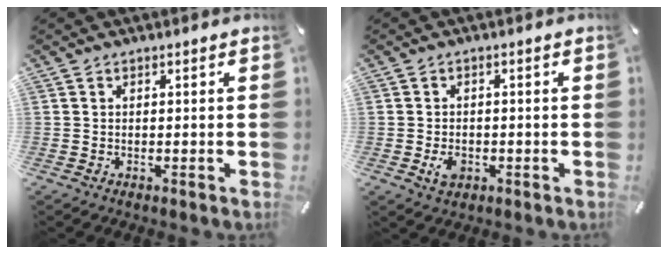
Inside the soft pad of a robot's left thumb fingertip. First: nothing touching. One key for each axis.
{"total": 3.7, "fx": -1.1, "fy": 2.6, "fz": 2.4, "tx": -0.055, "ty": 0.001, "tz": -0.022}